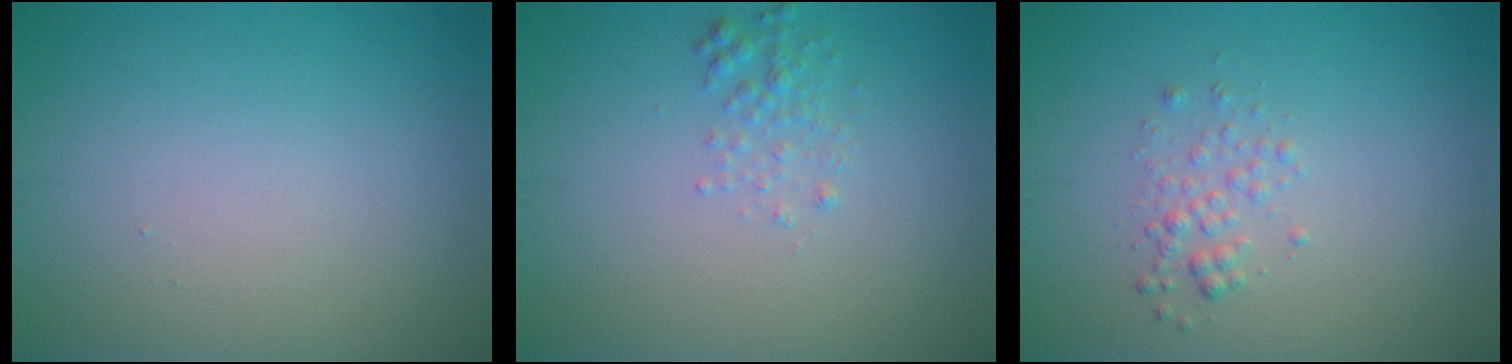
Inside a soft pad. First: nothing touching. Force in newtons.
{"total": 1.4, "press": 1.4, "slide": 0.1}
{"total": 1.4, "press": 1.4, "slide": 0.1}